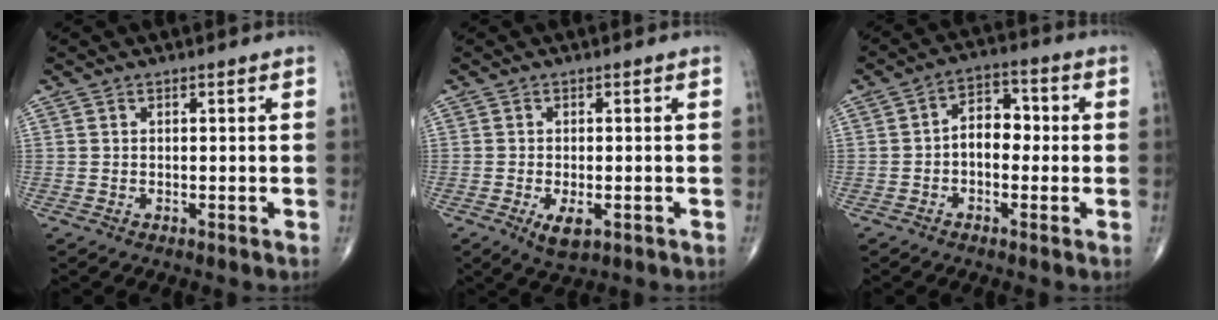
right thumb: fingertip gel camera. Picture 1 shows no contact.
{"total": 4.1, "force": [-1.6, 1.9, 3.3], "torque": [-0.055, -0.007, -0.022]}
{"total": 6.6, "force": [-0.5, 4.4, 4.9], "torque": [-0.055, 0.026, -0.019]}